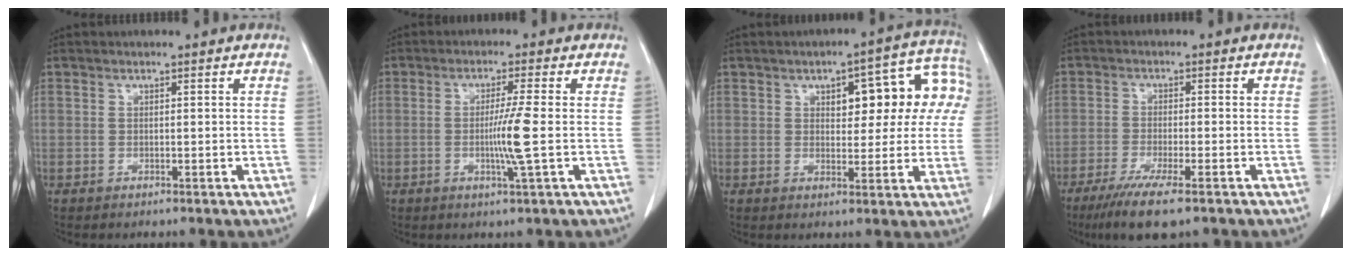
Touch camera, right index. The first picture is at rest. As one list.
[{"total": 5.5, "force": [-0.7, -1.2, 5.3], "torque": [-0.094, -0.011, -0.014]}, {"total": 11.5, "force": [3.0, 4.9, 9.9], "torque": [-0.108, 0.043, 0.037]}, {"total": 8.1, "force": [-5.4, 0.6, 5.9], "torque": [-0.102, -0.021, -0.086]}]